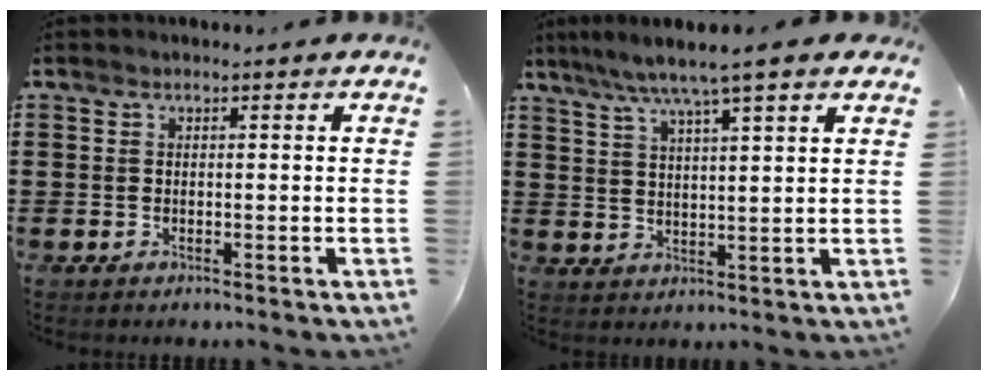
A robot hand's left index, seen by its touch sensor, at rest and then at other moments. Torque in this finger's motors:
{"motor_torque": [2.14, 0.00, 0.88, 0.18]}